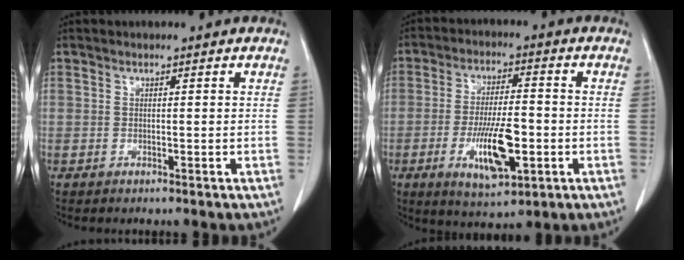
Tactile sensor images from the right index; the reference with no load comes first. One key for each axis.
{"total": 10.8, "fx": -3.1, "fy": 3.1, "fz": 9.9, "tx": -0.184, "ty": -0.006, "tz": -0.046}